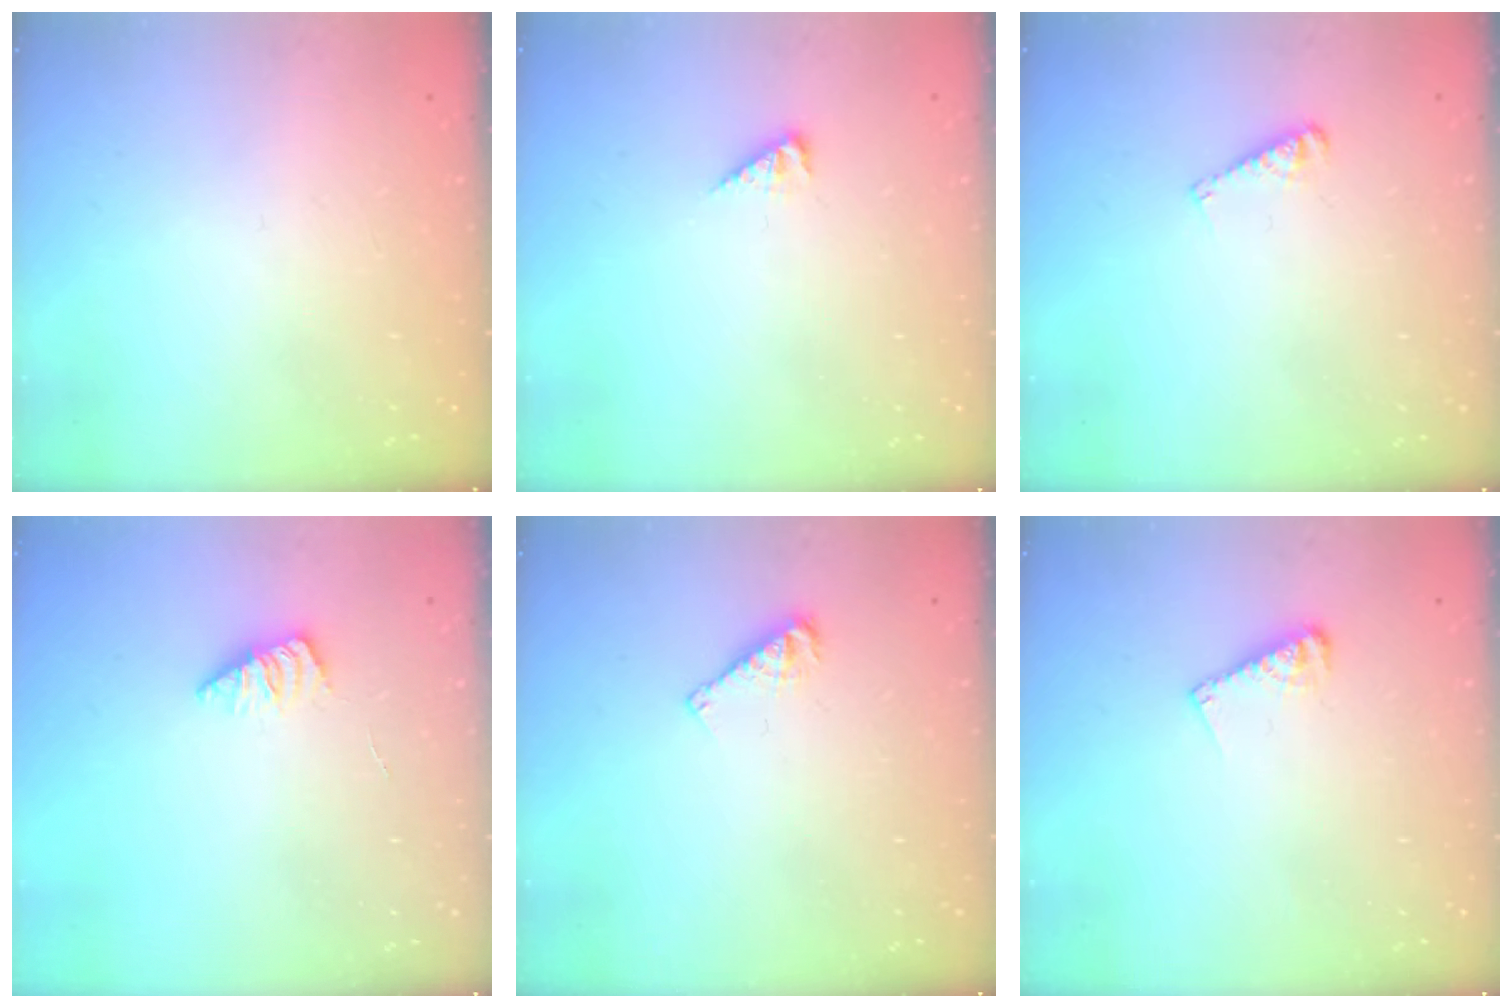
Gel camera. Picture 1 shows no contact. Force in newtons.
{"total": 3.8, "press": 3.8, "slide": 0.6}
{"total": 3.9, "press": 3.9, "slide": 0.3}
{"total": 1.7, "press": 1.6, "slide": 0.4}
{"total": 5.4, "press": 5.4, "slide": 0.5}
{"total": 5.6, "press": 5.6, "slide": 0.2}